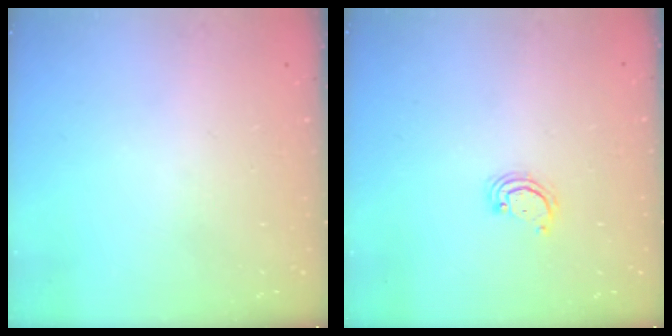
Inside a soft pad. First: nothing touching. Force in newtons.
{"total": 3.3, "press": 3.3, "slide": 0.4}